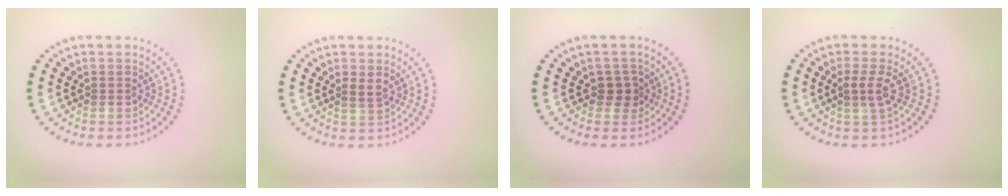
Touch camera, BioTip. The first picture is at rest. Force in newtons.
{"total": 1.0, "press": 0.8, "slide": 0.6}
{"total": 1.6, "press": 1.3, "slide": 0.9}
{"total": 1.8, "press": 1.2, "slide": 1.3}